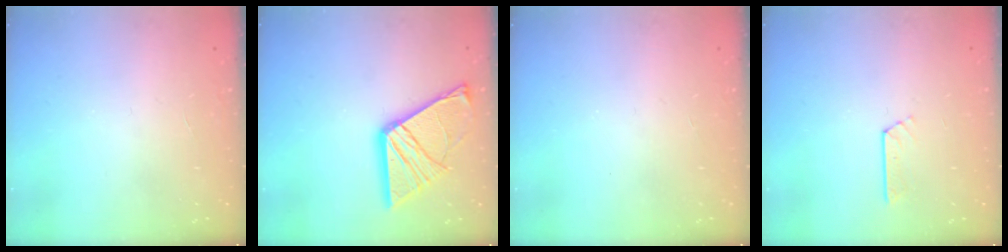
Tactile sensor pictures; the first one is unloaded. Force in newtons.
{"total": 16.2, "press": 16.1, "slide": 1.4}
{"total": 0.0}
{"total": 3.2, "press": 3.2, "slide": 0.4}